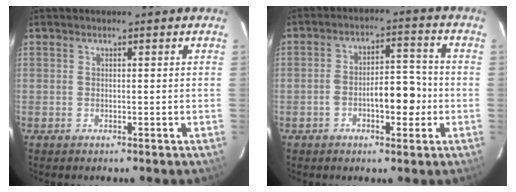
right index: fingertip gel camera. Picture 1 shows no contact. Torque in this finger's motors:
{"motor_torque": [1.03, -0.06, 0.51, 0.11]}